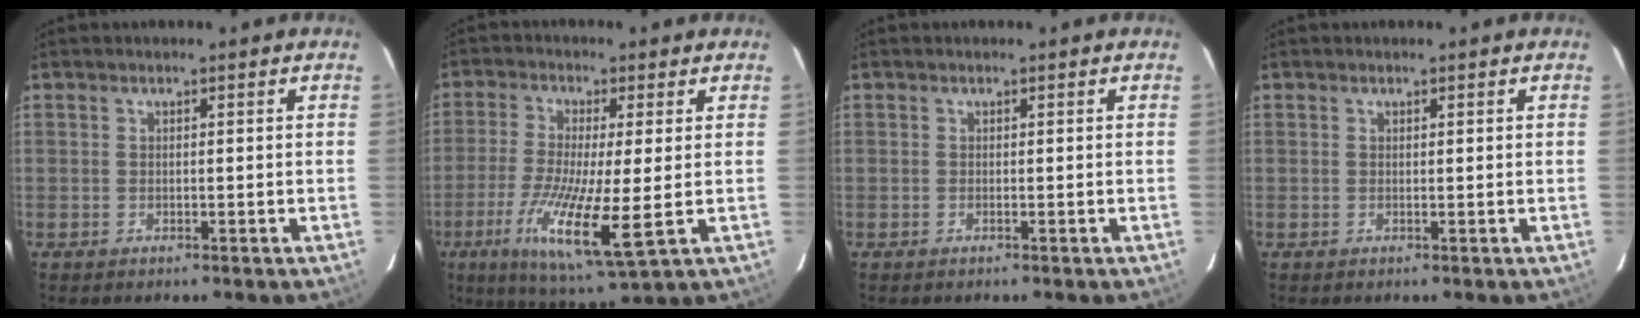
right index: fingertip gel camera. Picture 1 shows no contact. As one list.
[{"total": 12.4, "force": [-3.1, 1.0, 12.0], "torque": [-0.231, -0.037, -0.055]}, {"total": 0.0}, {"total": 0.0}]